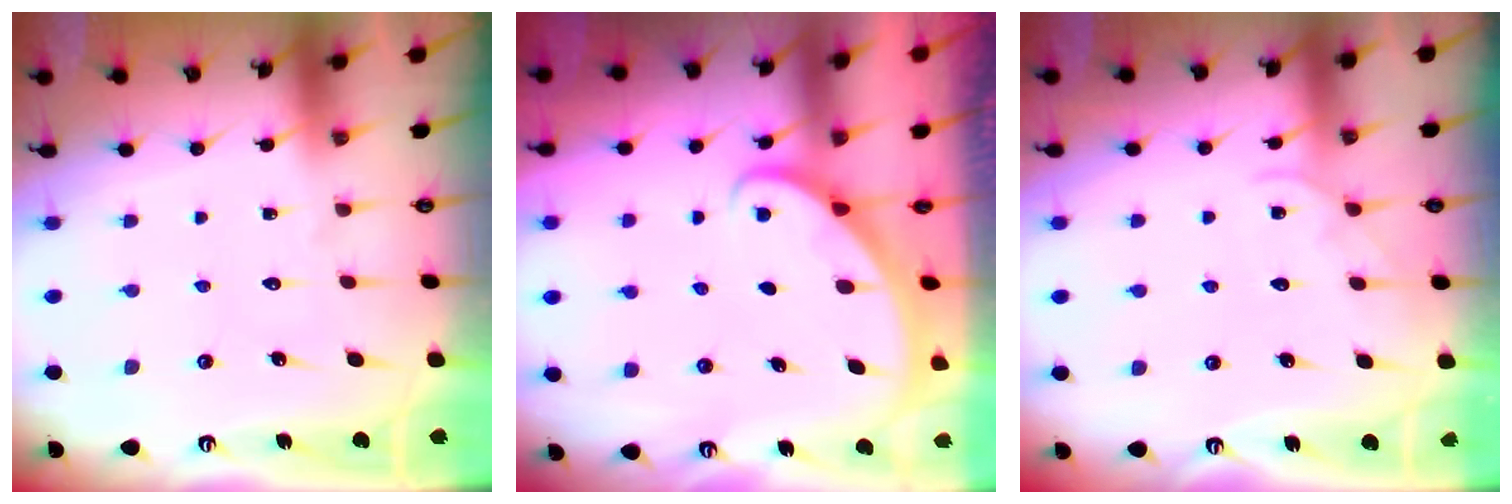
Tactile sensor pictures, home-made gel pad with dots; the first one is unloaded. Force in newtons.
{"total": 1.9, "press": 1.9, "slide": 0.1}
{"total": 3.6, "press": 3.6, "slide": 0.4}